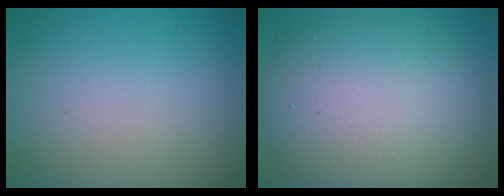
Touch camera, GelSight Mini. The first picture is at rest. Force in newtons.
{"total": 10.7, "press": 10.7, "slide": 0.5}